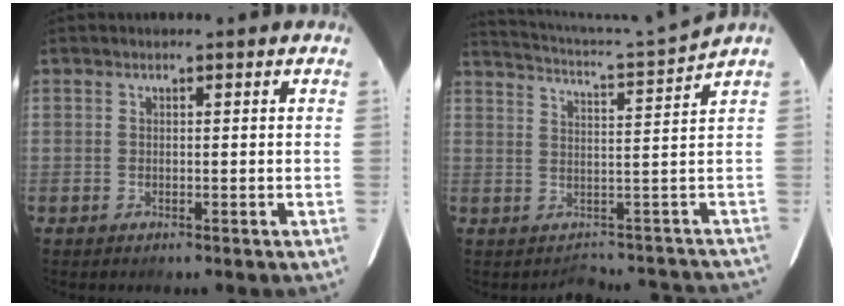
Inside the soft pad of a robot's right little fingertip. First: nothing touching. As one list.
[{"total": 5.9, "force": [2.6, -2.0, 5.0], "torque": [-0.109, 0.010, 0.056]}]